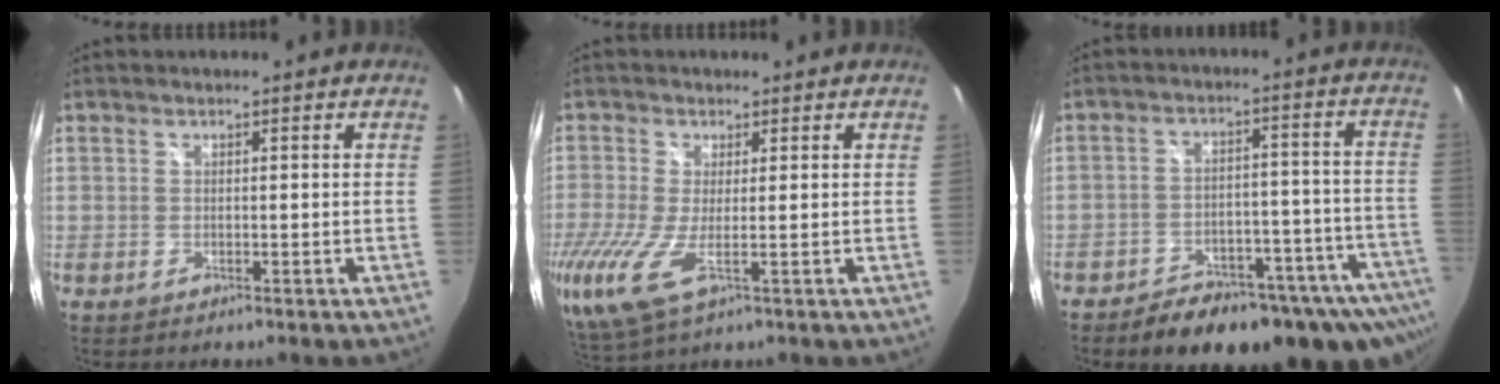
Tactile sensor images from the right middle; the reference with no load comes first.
{"total": 8.7, "force": [-2.2, 2.5, 8.0], "torque": [-0.178, -0.027, -0.044]}
{"total": 23.2, "force": [-17.8, 8.9, 11.9], "torque": [-0.167, -0.010, -0.218]}